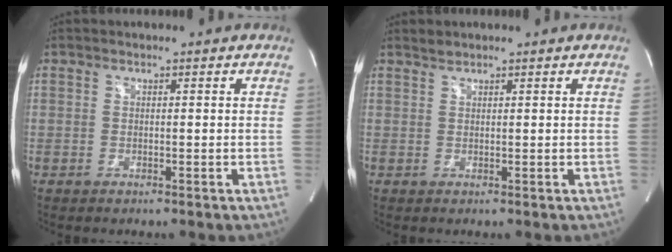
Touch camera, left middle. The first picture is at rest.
{"total": 0.8, "force": [0.8, 0.2, 0.0], "torque": [-0.006, 0.005, 0.017]}